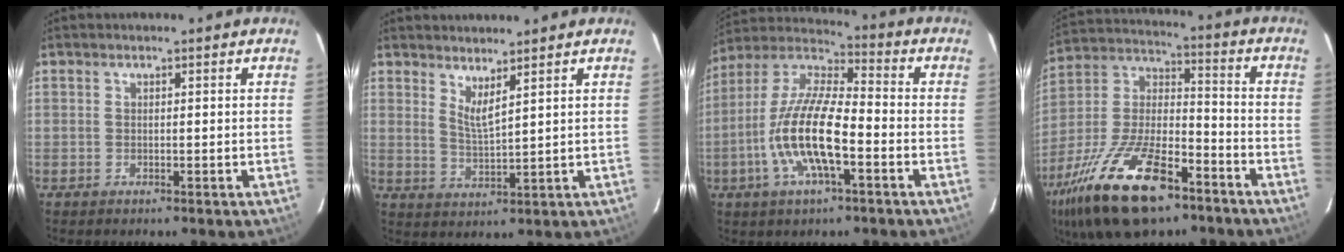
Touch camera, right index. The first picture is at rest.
{"total": 3.8, "force": [3.0, 0.0, 2.4], "torque": [-0.046, -0.012, 0.050]}
{"total": 15.7, "force": [-5.1, 4.7, 14.1], "torque": [-0.284, -0.006, -0.103]}
{"total": 24.0, "force": [-14.6, 9.9, 16.3], "torque": [-0.335, -0.015, -0.255]}